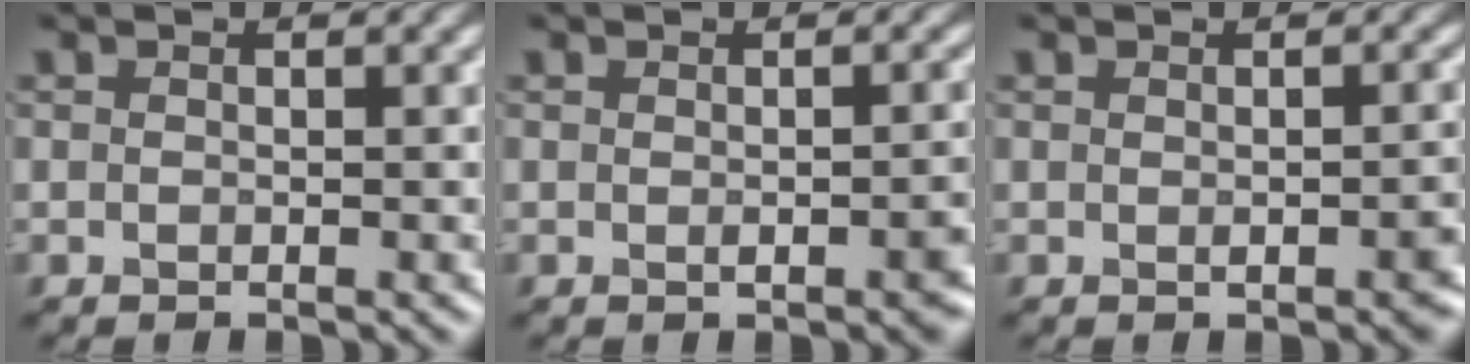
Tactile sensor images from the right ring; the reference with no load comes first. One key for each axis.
{"total": 2.3, "fx": -0.6, "fy": 0.7, "fz": 2.1, "tx": -0.026, "ty": 0.001, "tz": -0.004}
{"total": 2.0, "fx": -0.5, "fy": 0.6, "fz": 1.8, "tx": -0.022, "ty": 0.001, "tz": -0.003}